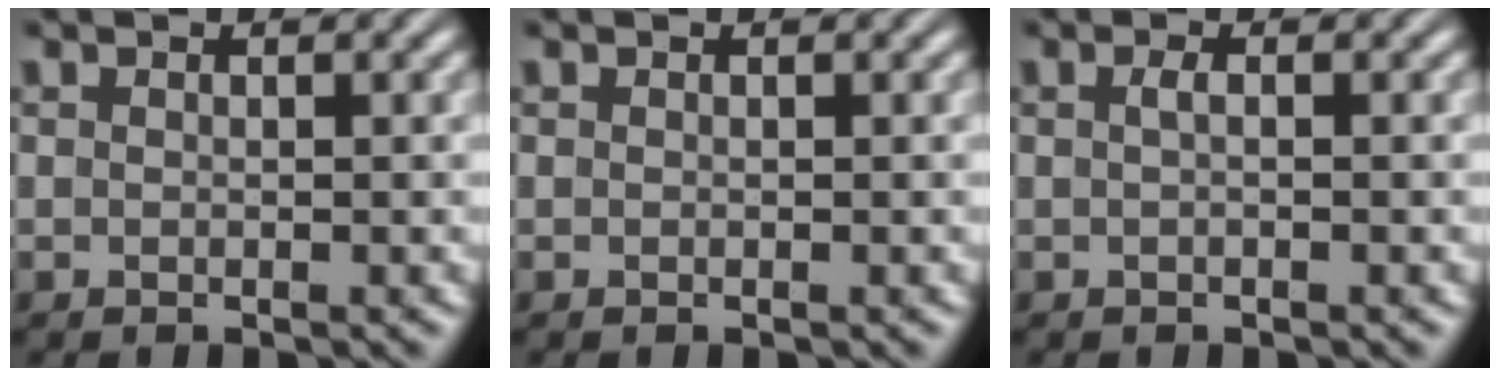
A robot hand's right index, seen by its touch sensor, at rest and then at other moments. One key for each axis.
{"total": 0.0}
{"total": 0.7, "fx": -0.2, "fy": -0.1, "fz": 0.6, "tx": -0.013, "ty": -0.003, "tz": -0.001}